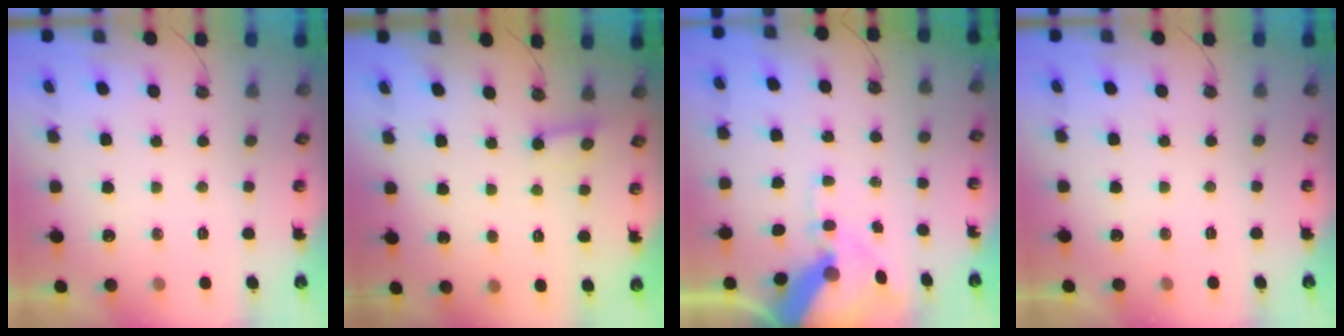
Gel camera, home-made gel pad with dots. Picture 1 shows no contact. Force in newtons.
{"total": 2.4, "press": 2.3, "slide": 0.6}
{"total": 13.9, "press": 13.7, "slide": 1.9}
{"total": 0.0}